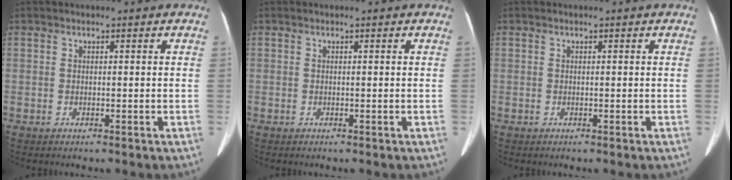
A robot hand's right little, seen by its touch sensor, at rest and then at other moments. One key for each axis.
{"total": 0.0}
{"total": 0.0}